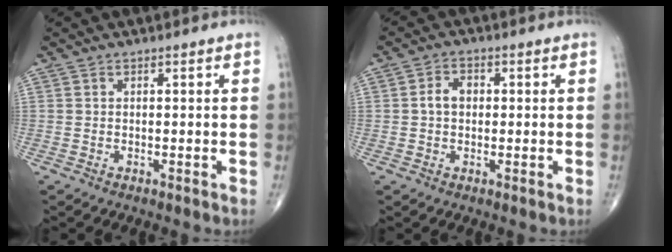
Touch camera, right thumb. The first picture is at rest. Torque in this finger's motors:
{"motor_torque": [-0.25, 0.24, 0.11, -0.02, 0.03]}